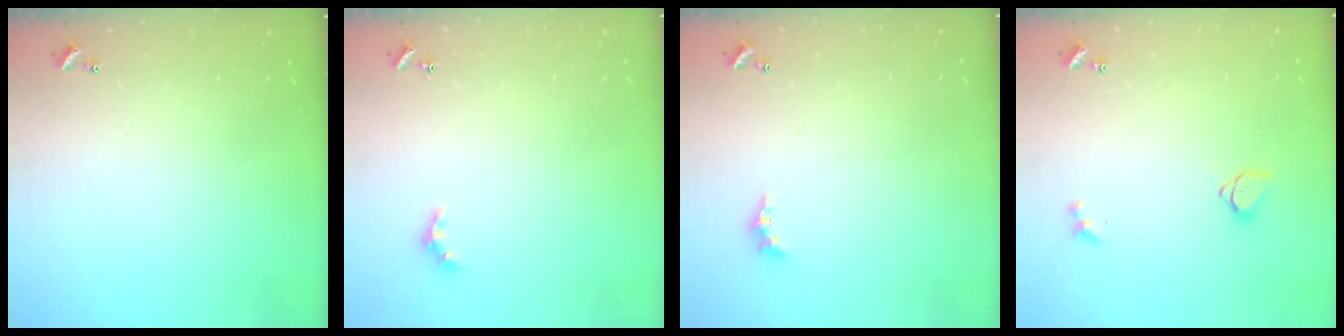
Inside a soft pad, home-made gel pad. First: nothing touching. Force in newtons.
{"total": 3.6, "press": 3.6, "slide": 0.6}
{"total": 2.2, "press": 2.2, "slide": 0.6}
{"total": 1.6, "press": 1.5, "slide": 0.3}